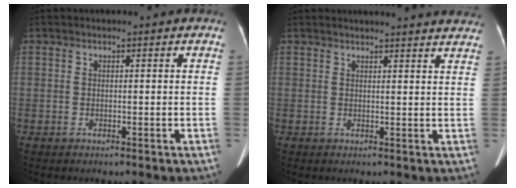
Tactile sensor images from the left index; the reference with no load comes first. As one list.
[{"total": 13.5, "force": [13.1, 0.9, 3.5], "torque": [-0.032, -0.007, 0.137]}]